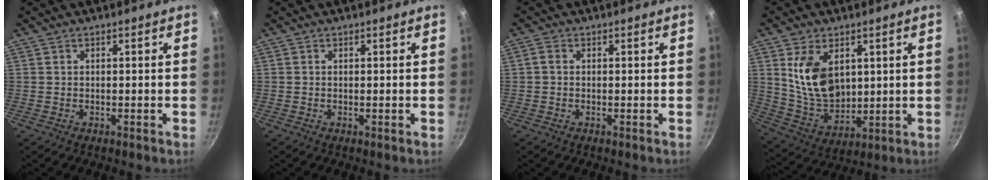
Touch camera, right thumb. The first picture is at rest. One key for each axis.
{"total": 0.0}
{"total": 1.3, "fx": 0.0, "fy": 1.1, "fz": 0.8, "tx": -0.016, "ty": 0.006, "tz": -0.001}
{"total": 13.5, "fx": 3.9, "fy": 8.8, "fz": 9.4, "tx": -0.144, "ty": -0.033, "tz": 0.091}